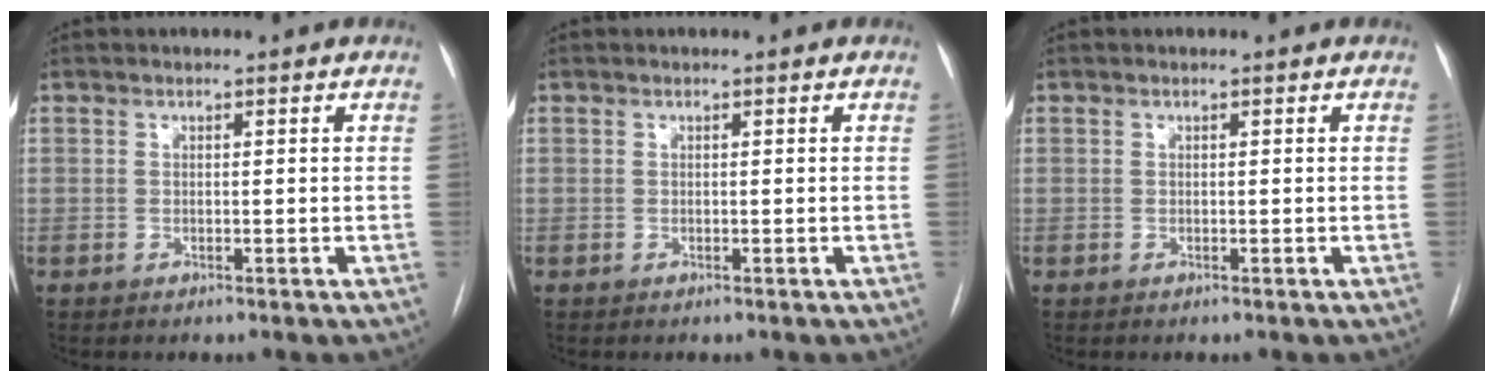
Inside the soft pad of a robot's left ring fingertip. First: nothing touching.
{"total": 0.0}
{"total": 0.0}